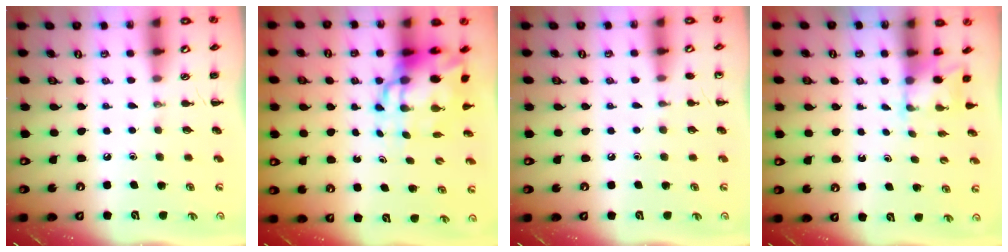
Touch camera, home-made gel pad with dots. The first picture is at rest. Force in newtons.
{"total": 11.0, "press": 10.6, "slide": 3.0}
{"total": 3.7, "press": 3.5, "slide": 1.2}
{"total": 1.7, "press": 1.6, "slide": 0.6}